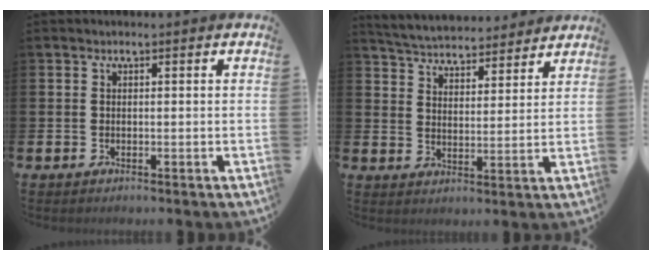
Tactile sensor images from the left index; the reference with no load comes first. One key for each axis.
{"total": 5.2, "fx": 5.1, "fy": 1.0, "fz": 0.2, "tx": -0.033, "ty": -0.033, "tz": 0.089}